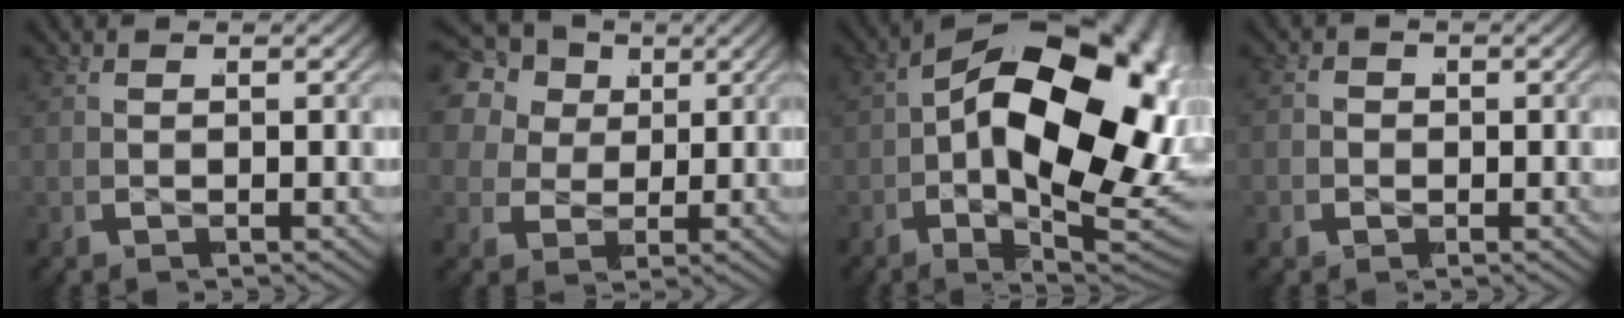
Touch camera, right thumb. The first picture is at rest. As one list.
[{"total": 11.9, "force": [5.6, 8.8, 5.8], "torque": [-0.118, 0.023, 0.073]}, {"total": 23.7, "force": [-1.0, 13.5, 19.5], "torque": [-0.309, -0.045, -0.003]}, {"total": 1.9, "force": [-0.3, 1.8, 0.6], "torque": [-0.009, -0.003, -0.009]}]